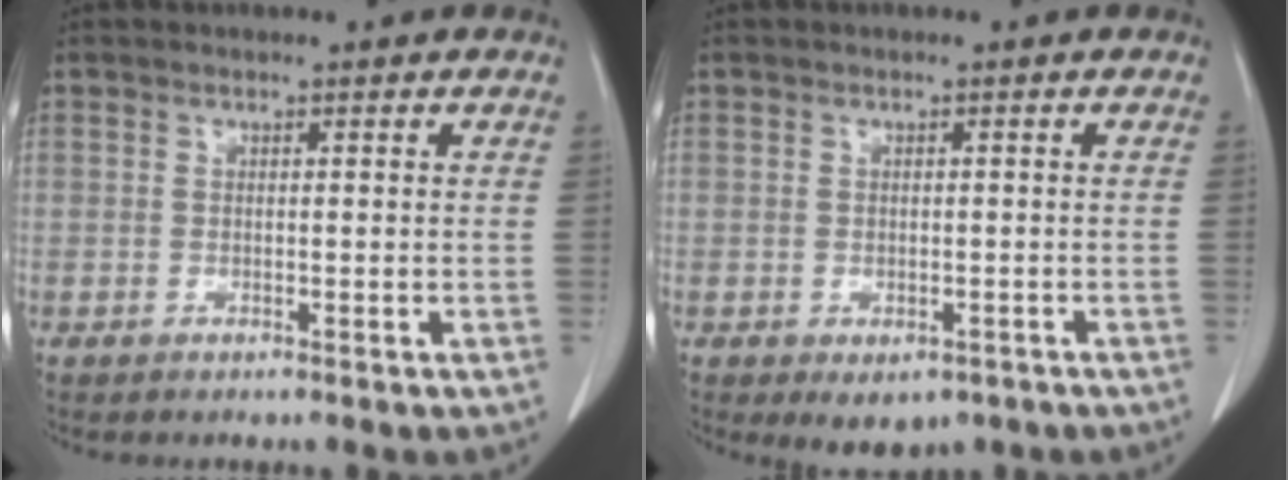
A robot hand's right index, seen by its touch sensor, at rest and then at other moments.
{"total": 4.2, "force": [-2.5, 2.8, 1.9], "torque": [-0.014, -0.001, -0.023]}